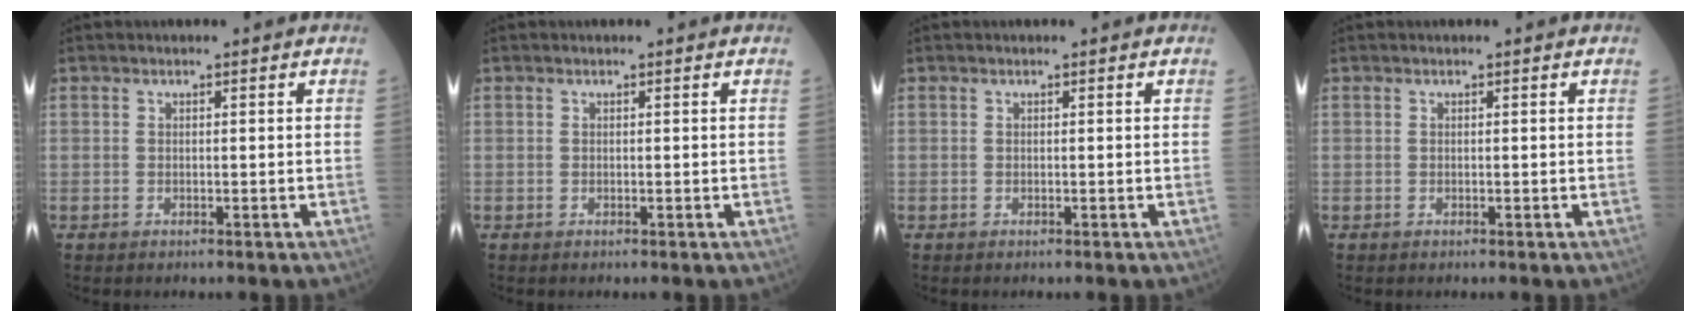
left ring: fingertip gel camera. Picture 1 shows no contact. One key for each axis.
{"total": 0.0}
{"total": 0.0}
{"total": 0.0}